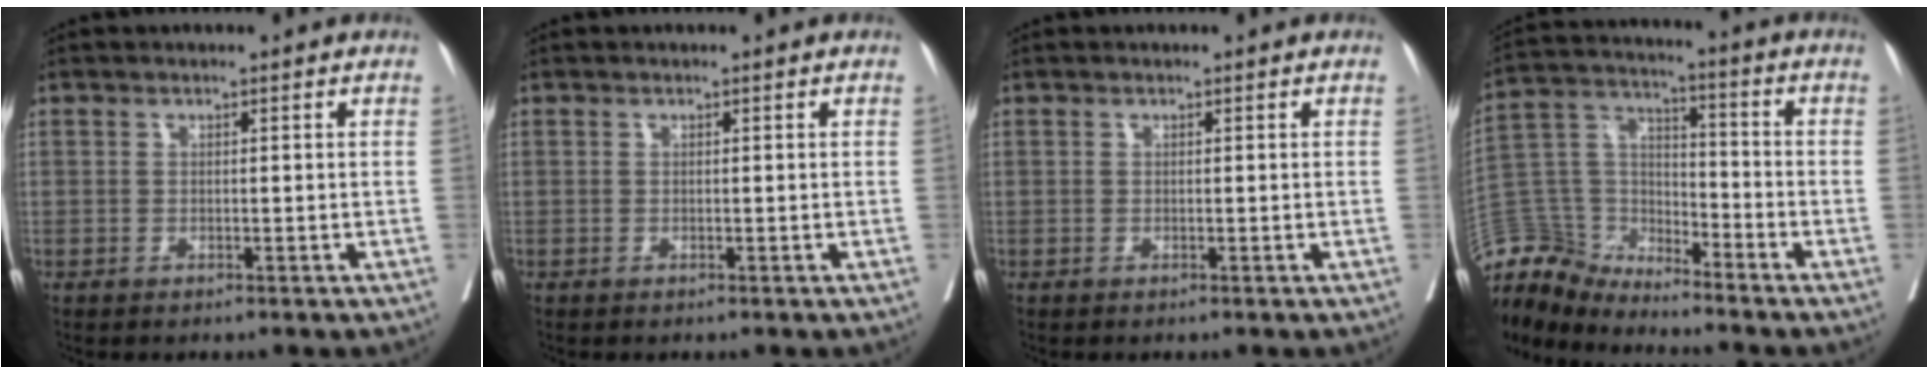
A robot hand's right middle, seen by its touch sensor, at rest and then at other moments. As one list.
[{"total": 0.0}, {"total": 0.0}, {"total": 9.9, "force": [-9.6, 1.9, -0.9], "torque": [0.016, 0.050, -0.194]}]